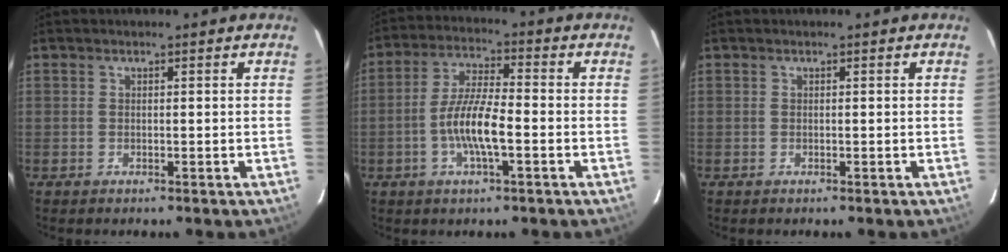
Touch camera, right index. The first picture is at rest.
{"total": 8.8, "force": [-2.6, 1.8, 8.2], "torque": [-0.164, 0.004, -0.051]}
{"total": 0.0}